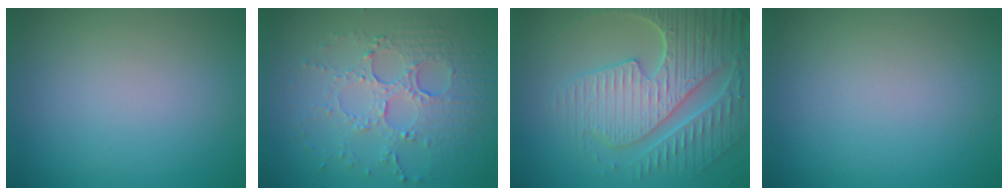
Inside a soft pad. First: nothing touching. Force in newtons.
{"total": 5.6, "press": 3.9, "slide": 4.1}
{"total": 7.9, "press": 6.1, "slide": 5.1}
{"total": 0.0}